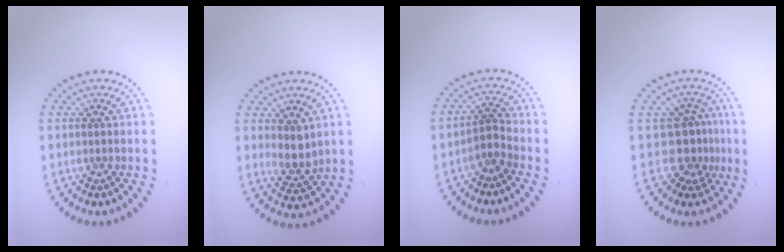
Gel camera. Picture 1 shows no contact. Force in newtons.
{"total": 2.4, "press": 2.0, "slide": 1.3}
{"total": 1.8, "press": 1.3, "slide": 1.3}
{"total": 3.0, "press": 2.1, "slide": 2.1}